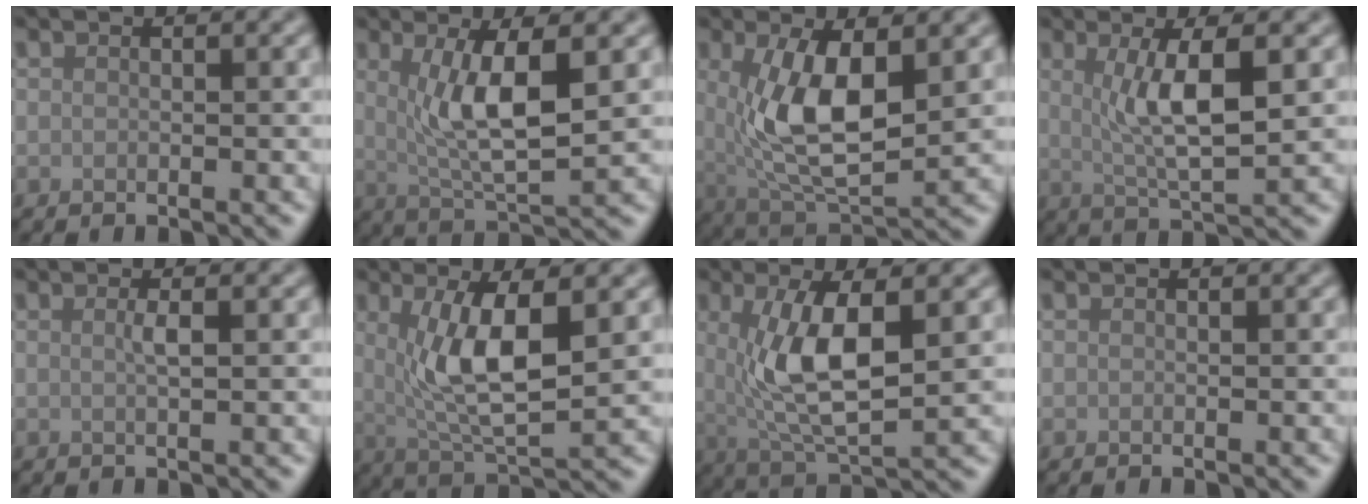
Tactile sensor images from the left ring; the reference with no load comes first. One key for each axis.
{"total": 6.1, "fx": 1.1, "fy": 1.6, "fz": 5.8, "tx": -0.108, "ty": -0.007, "tz": 0.025}
{"total": 8.2, "fx": 1.0, "fy": 3.6, "fz": 7.3, "tx": -0.148, "ty": -0.012, "tz": 0.022}
{"total": 5.4, "fx": 1.0, "fy": 1.2, "fz": 5.1, "tx": -0.095, "ty": -0.002, "tz": 0.023}
{"total": 1.3, "fx": 0.2, "fy": 0.3, "fz": 1.2, "tx": -0.020, "ty": 0.002, "tz": 0.000}
{"total": 6.7, "fx": 1.0, "fy": 2.2, "fz": 6.2, "tx": -0.125, "ty": -0.013, "tz": 0.026}
{"total": 7.2, "fx": 0.8, "fy": 2.6, "fz": 6.7, "tx": -0.139, "ty": -0.009, "tz": 0.019}
{"total": 0.0}